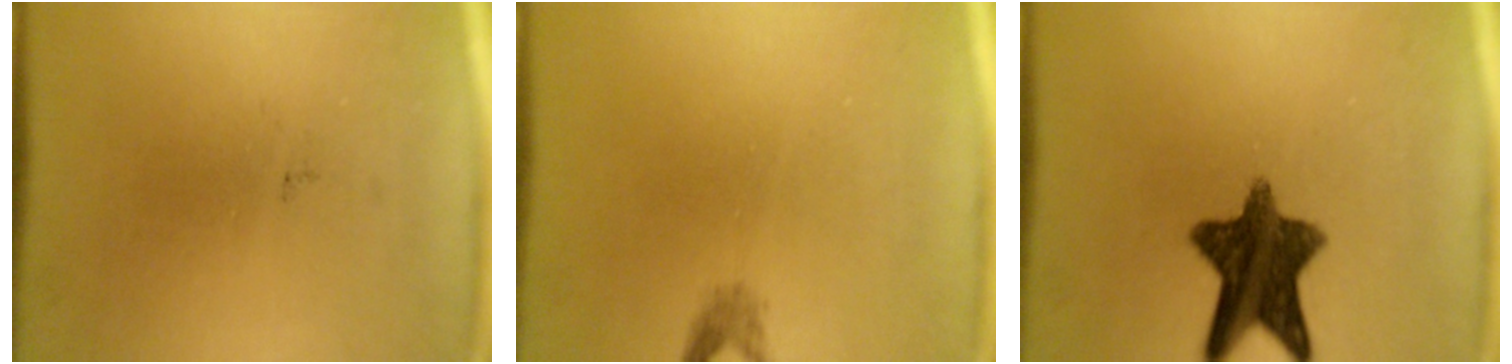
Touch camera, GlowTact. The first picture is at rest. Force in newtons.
{"total": 1.2}
{"total": 11.2}